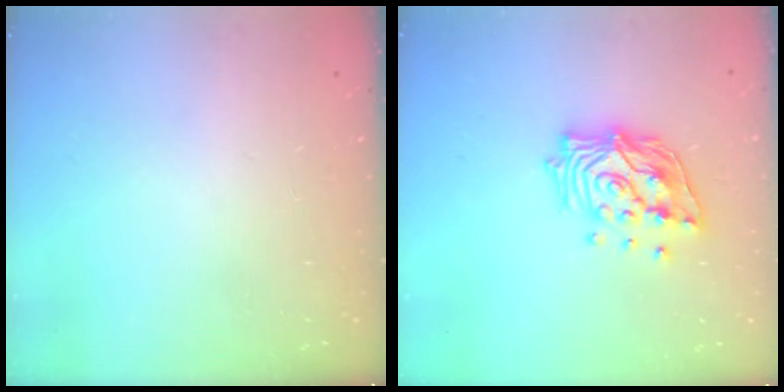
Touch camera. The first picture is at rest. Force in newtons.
{"total": 15.3, "press": 15.2, "slide": 1.7}